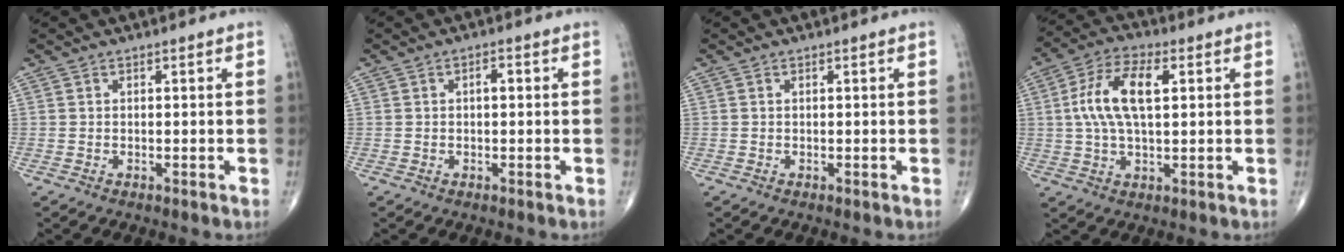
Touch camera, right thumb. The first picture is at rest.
{"total": 1.6, "force": [0.1, 0.8, 1.4], "torque": [-0.017, 0.003, -0.003]}
{"total": 0.0}
{"total": 11.6, "force": [2.1, 5.3, 10.1], "torque": [-0.203, 0.016, 0.038]}